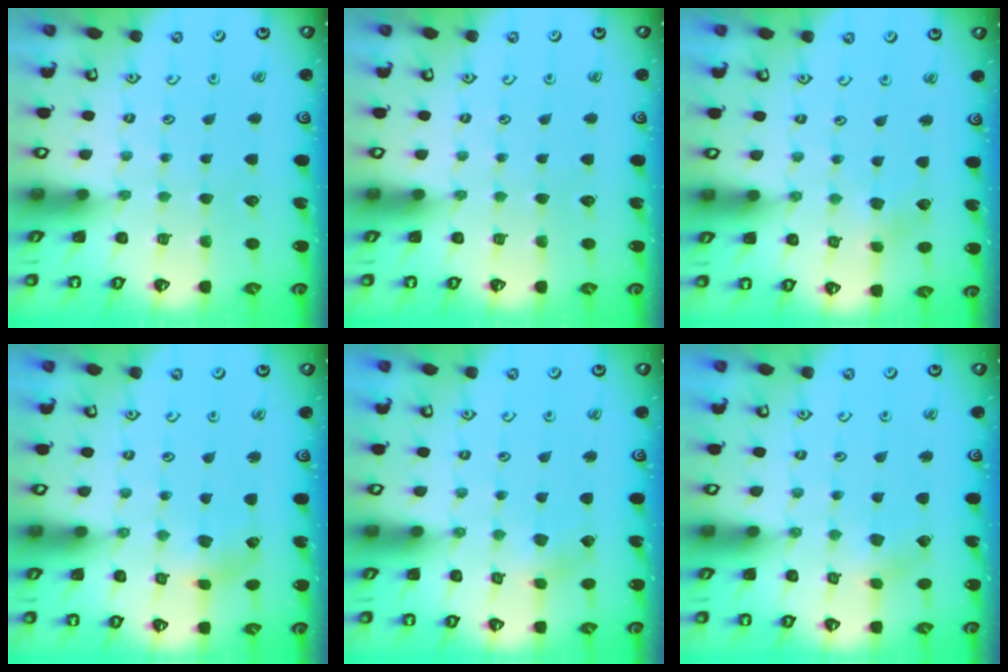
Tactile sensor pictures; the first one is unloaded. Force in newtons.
{"total": 0.0}
{"total": 2.3, "press": 2.3, "slide": 0.4}
{"total": 1.4, "press": 1.4, "slide": 0.1}
{"total": 2.4, "press": 2.4, "slide": 0.3}
{"total": 2.4, "press": 2.4, "slide": 0.3}